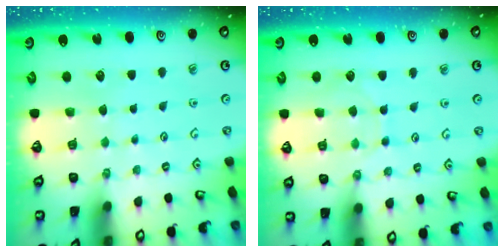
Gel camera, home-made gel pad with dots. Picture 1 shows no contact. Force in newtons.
{"total": 5.4, "press": 5.4, "slide": 0.1}